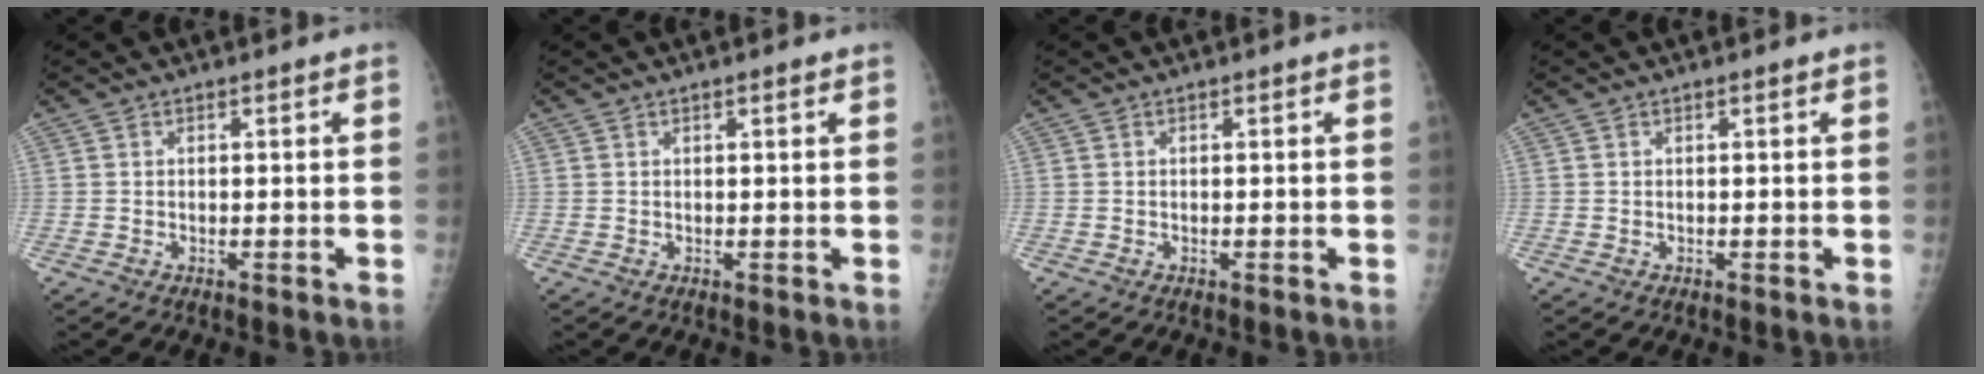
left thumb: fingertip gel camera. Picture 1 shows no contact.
{"total": 0.7, "force": [0.5, 0.2, 0.5], "torque": [-0.008, -0.001, 0.007]}
{"total": 0.0}
{"total": 0.0}